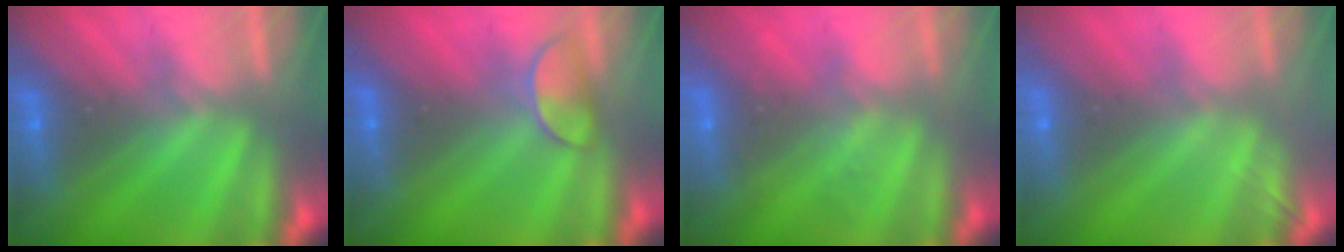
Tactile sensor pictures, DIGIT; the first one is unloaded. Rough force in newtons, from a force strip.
{"total": 2.5}
{"total": 2.1}
{"total": 2.1}